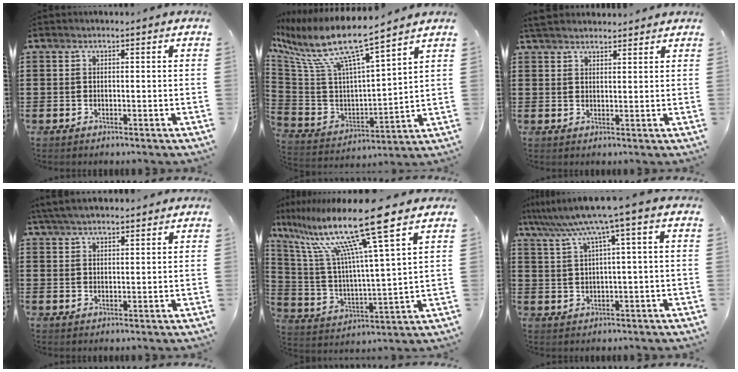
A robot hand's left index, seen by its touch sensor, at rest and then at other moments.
{"total": 10.2, "force": [7.4, 1.2, 6.9], "torque": [-0.168, -0.058, 0.118]}
{"total": 3.0, "force": [2.9, 0.5, 0.6], "torque": [-0.019, 0.001, 0.056]}
{"total": 4.0, "force": [3.6, 0.6, 1.7], "torque": [-0.041, -0.002, 0.068]}
{"total": 16.4, "force": [11.4, 1.2, 11.7], "torque": [-0.244, -0.065, 0.183]}
{"total": 6.6, "force": [3.0, -0.5, 5.9], "torque": [-0.129, -0.022, 0.043]}